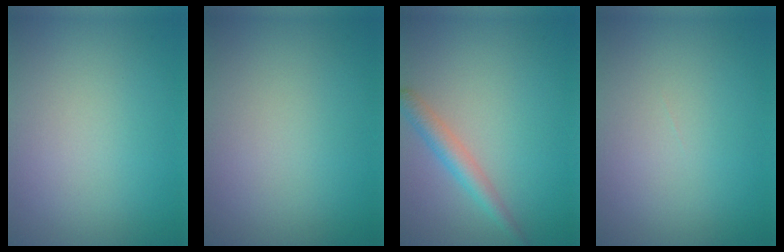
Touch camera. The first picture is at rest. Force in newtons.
{"total": 0.0}
{"total": 2.5, "press": 2.5, "slide": 0.1}
{"total": 0.0}